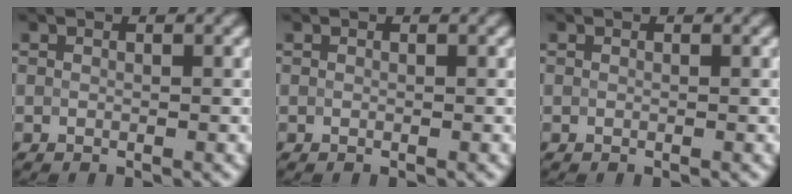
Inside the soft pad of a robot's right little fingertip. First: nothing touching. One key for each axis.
{"total": 0.0}
{"total": 0.0}